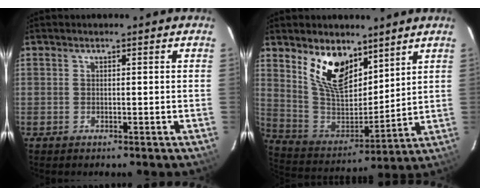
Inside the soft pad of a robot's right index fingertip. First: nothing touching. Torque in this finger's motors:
{"motor_torque": [0.86, 1.11, 0.26, 0.13]}